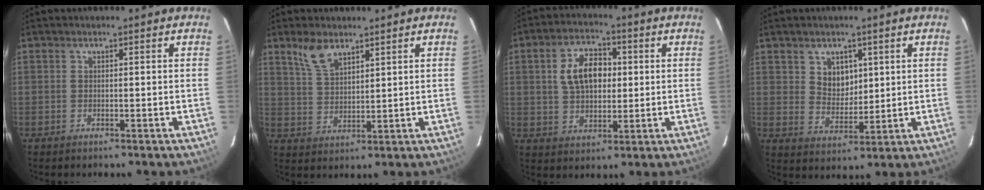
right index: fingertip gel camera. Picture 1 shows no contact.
{"total": 6.1, "force": [4.3, 2.6, 3.3], "torque": [-0.064, 0.006, 0.091]}
{"total": 9.7, "force": [1.7, 6.2, 7.2], "torque": [-0.136, 0.022, 0.035]}
{"total": 5.6, "force": [2.3, 4.4, 2.6], "torque": [-0.039, 0.003, 0.050]}